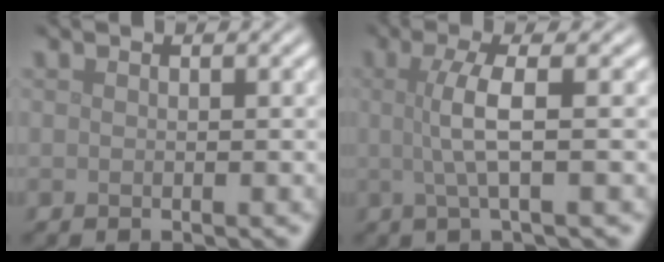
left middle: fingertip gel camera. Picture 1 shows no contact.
{"total": 3.7, "force": [0.2, 0.8, 3.6], "torque": [-0.070, 0.003, 0.001]}